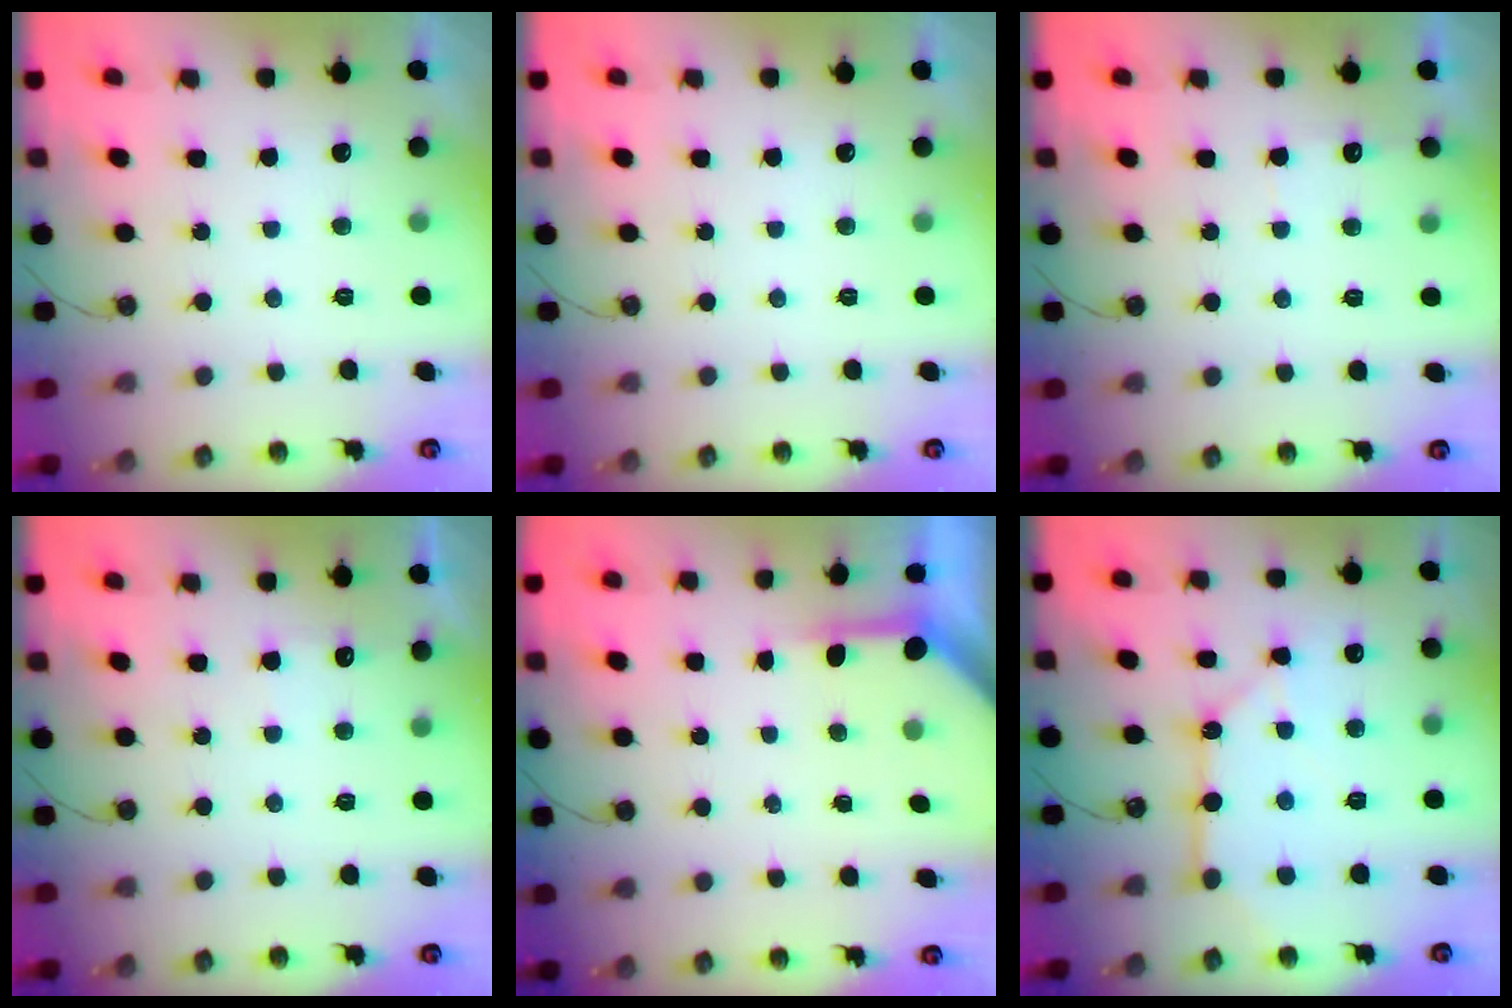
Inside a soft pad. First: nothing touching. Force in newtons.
{"total": 0.0}
{"total": 3.2, "press": 3.2, "slide": 0.5}
{"total": 4.0, "press": 3.9, "slide": 0.8}
{"total": 4.0, "press": 4.0, "slide": 0.4}
{"total": 11.6, "press": 11.5, "slide": 1.1}